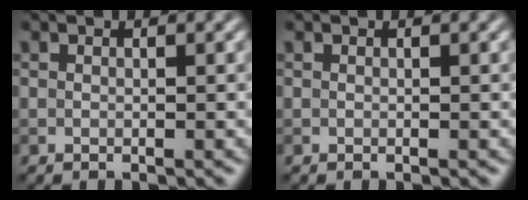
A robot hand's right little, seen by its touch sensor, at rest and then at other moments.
{"total": 0.0}